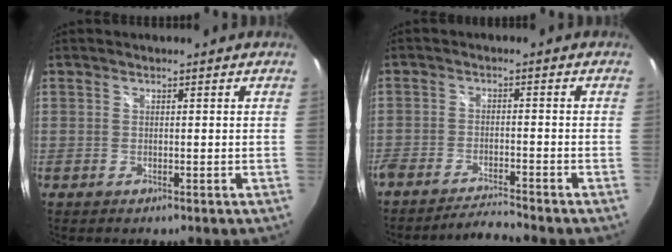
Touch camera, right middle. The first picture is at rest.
{"total": 5.4, "force": [-5.2, -0.9, 1.0], "torque": [-0.041, -0.002, -0.098]}